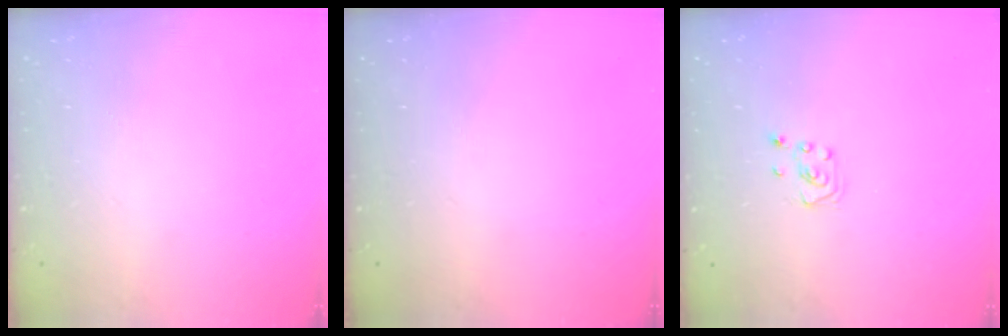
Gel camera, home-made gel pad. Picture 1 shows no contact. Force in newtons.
{"total": 0.0}
{"total": 3.0, "press": 2.9, "slide": 0.3}